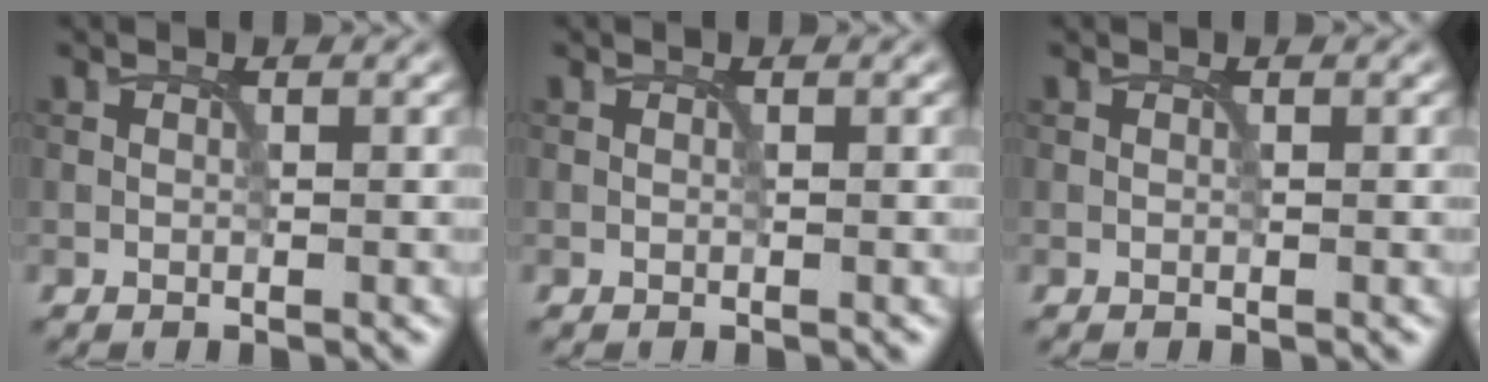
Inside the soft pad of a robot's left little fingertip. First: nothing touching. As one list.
[{"total": 0.0}, {"total": 0.0}]